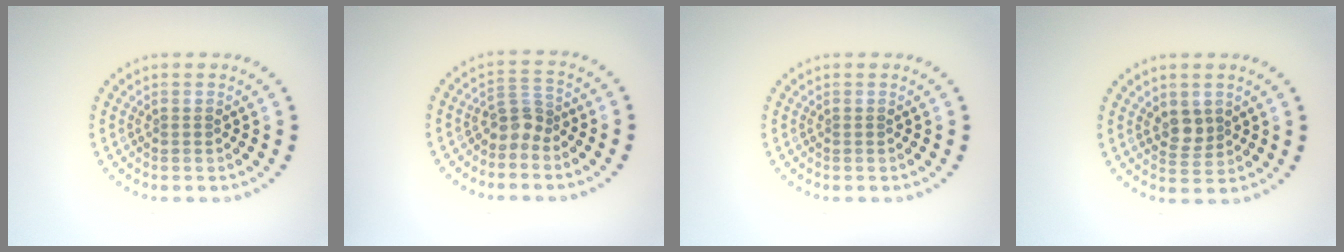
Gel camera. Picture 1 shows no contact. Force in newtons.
{"total": 2.3, "press": 1.8, "slide": 1.6}
{"total": 0.0}
{"total": 2.0, "press": 1.8, "slide": 0.9}